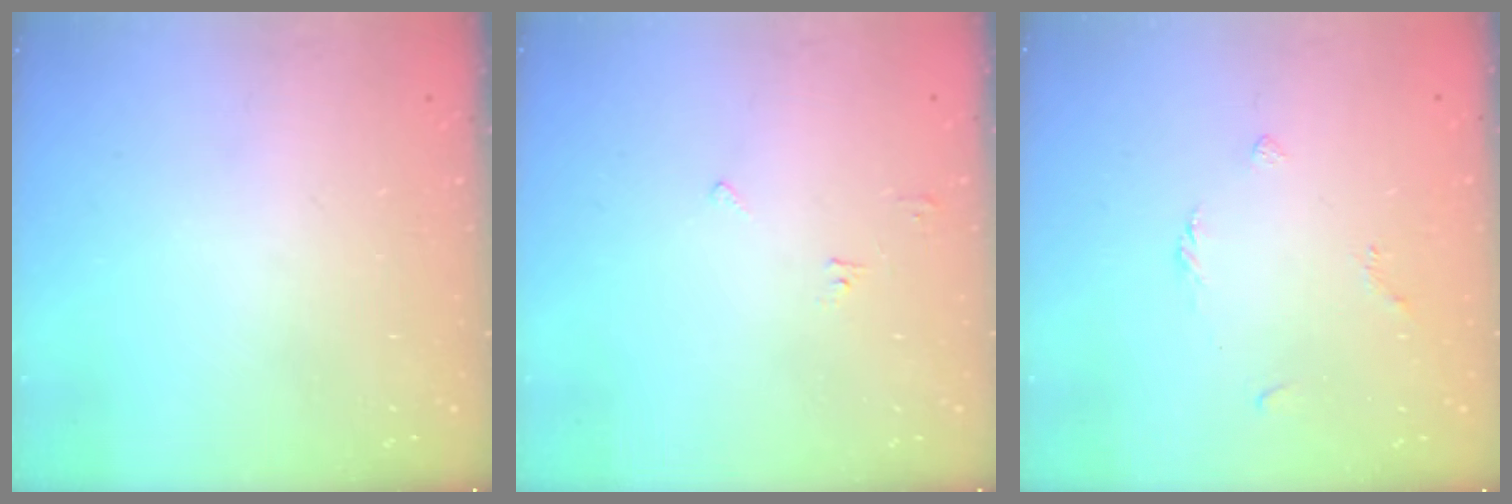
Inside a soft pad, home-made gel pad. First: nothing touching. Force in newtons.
{"total": 4.7, "press": 4.7, "slide": 0.5}
{"total": 2.1, "press": 2.0, "slide": 0.6}